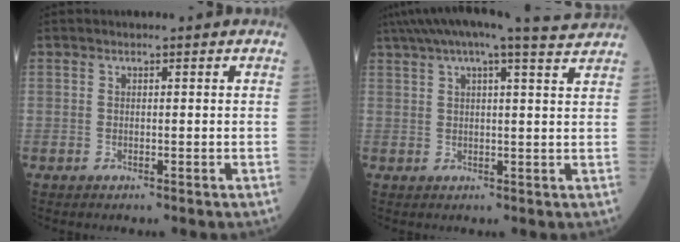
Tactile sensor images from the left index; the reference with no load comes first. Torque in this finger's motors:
{"motor_torque": [0.93, -1.22, 0.55, 0.13]}